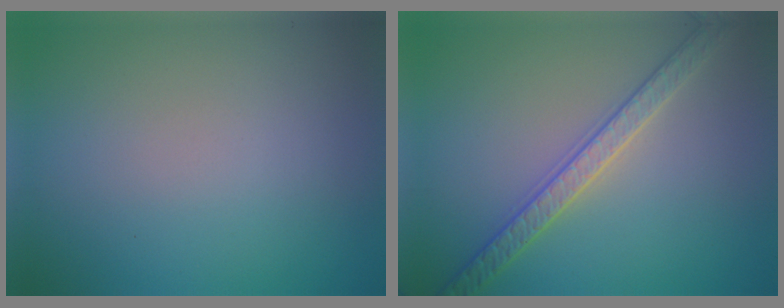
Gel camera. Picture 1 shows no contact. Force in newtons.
{"total": 3.3, "press": 3.3, "slide": 0.1}